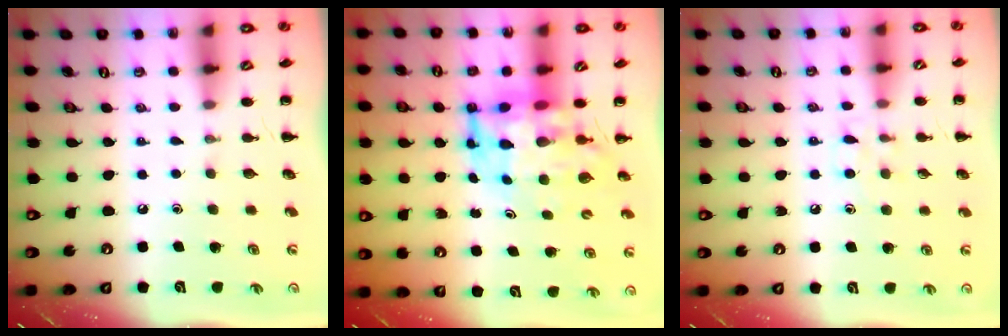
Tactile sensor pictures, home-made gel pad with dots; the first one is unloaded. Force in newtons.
{"total": 8.4, "press": 7.9, "slide": 2.6}
{"total": 6.0, "press": 5.7, "slide": 1.9}